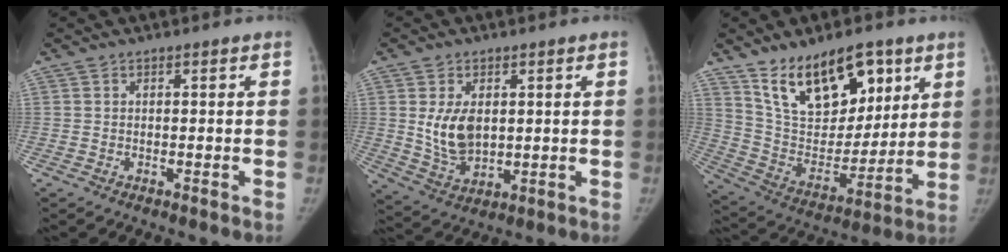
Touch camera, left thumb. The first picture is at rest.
{"total": 8.4, "force": [1.4, 5.5, 6.2], "torque": [-0.097, -0.016, 0.041]}
{"total": 20.0, "force": [11.7, 10.5, 12.4], "torque": [-0.154, -0.059, 0.216]}